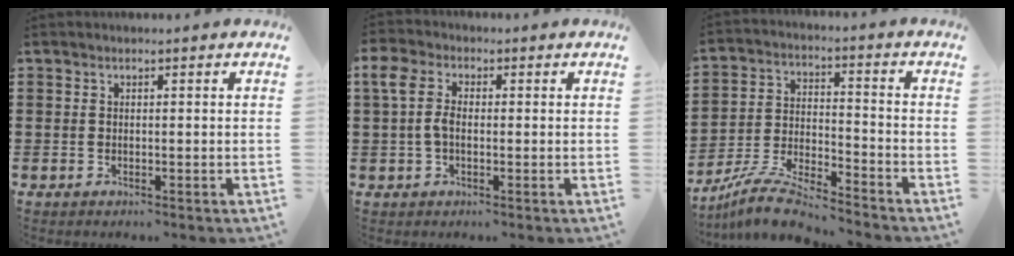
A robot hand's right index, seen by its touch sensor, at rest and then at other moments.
{"total": 4.9, "force": [0.3, 3.2, 3.7], "torque": [-0.099, 0.004, -0.004]}
{"total": 8.1, "force": [-7.6, 0.5, 2.6], "torque": [-0.065, 0.005, -0.152]}